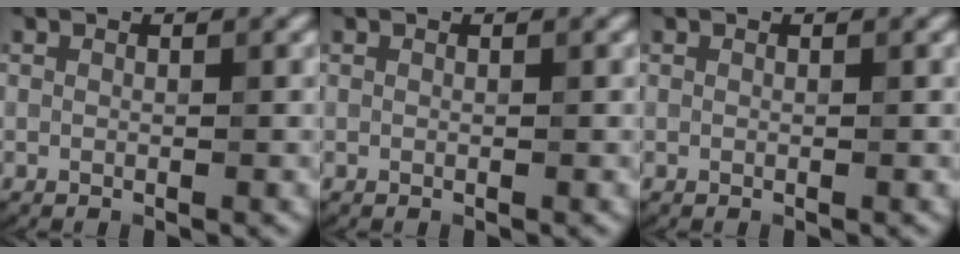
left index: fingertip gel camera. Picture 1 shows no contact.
{"total": 0.0}
{"total": 0.0}